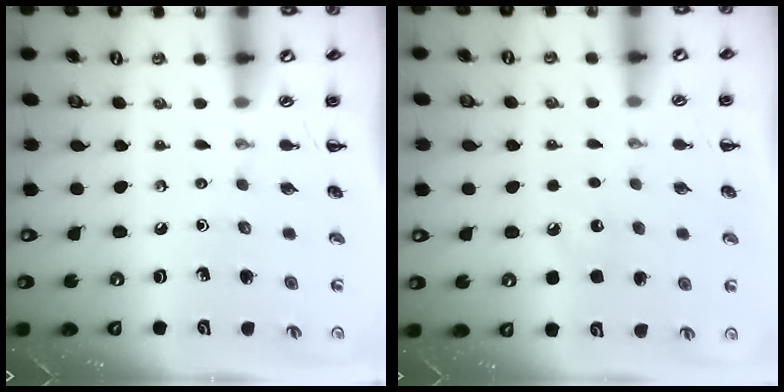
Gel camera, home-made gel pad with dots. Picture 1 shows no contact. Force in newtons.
{"total": 4.9, "press": 4.8, "slide": 1.2}